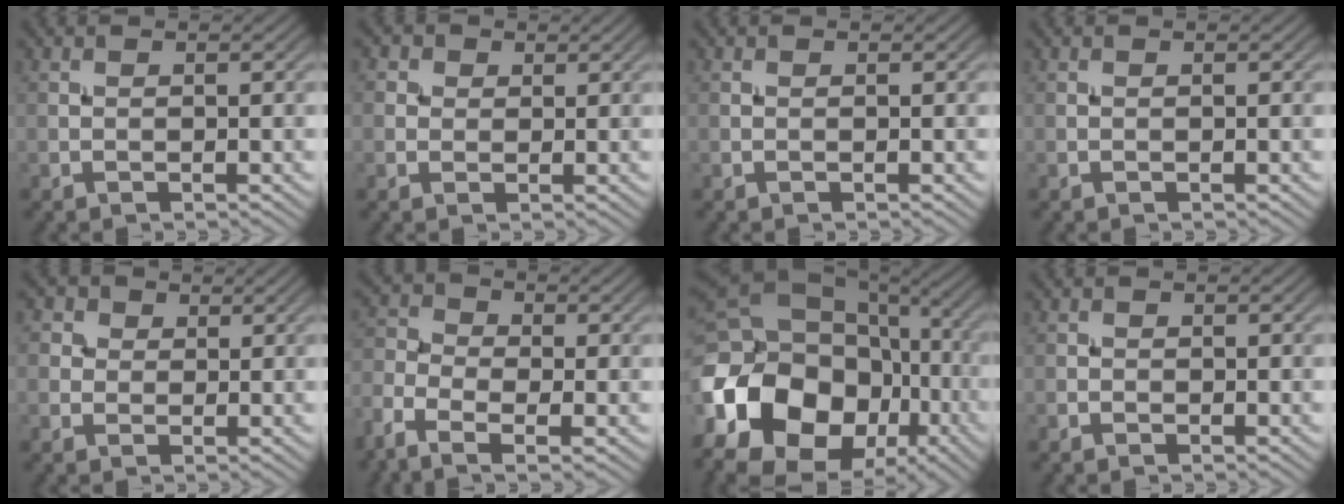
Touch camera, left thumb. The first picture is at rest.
{"total": 2.5, "force": [1.0, 2.2, 0.8], "torque": [-0.025, 0.002, 0.007]}
{"total": 0.0}
{"total": 0.0}
{"total": 3.3, "force": [1.2, 2.9, 1.1], "torque": [-0.041, 0.002, 0.010]}
{"total": 7.0, "force": [-3.7, 3.5, 4.7], "torque": [-0.120, -0.012, -0.082]}
{"total": 19.0, "force": [-7.0, 13.9, 10.9], "torque": [-0.252, -0.018, -0.128]}
{"total": 0.8, "force": [-0.4, 0.6, 0.3], "torque": [-0.003, -0.003, -0.007]}